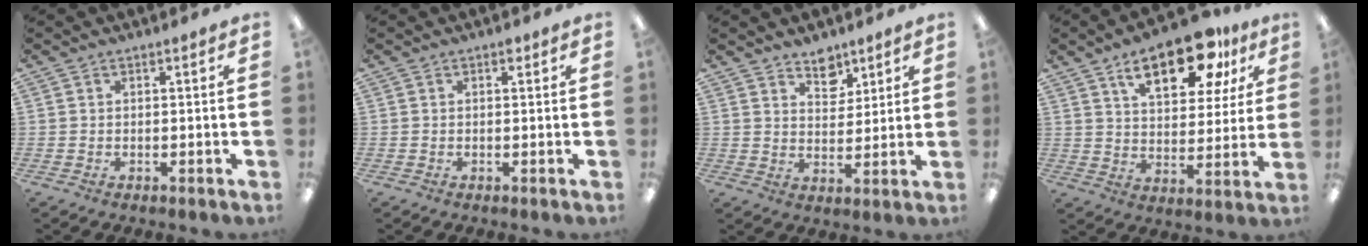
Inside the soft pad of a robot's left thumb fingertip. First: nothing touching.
{"total": 0.9, "force": [0.6, 0.5, 0.5], "torque": [-0.003, 0.000, 0.008]}
{"total": 6.5, "force": [5.2, 3.6, 1.4], "torque": [-0.007, -0.035, 0.093]}
{"total": 18.1, "force": [10.7, 8.2, 12.1], "torque": [-0.167, -0.045, 0.174]}